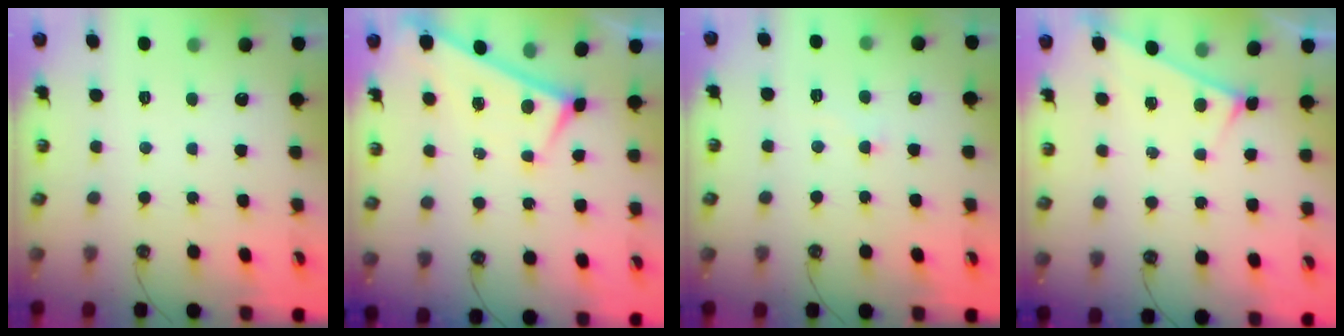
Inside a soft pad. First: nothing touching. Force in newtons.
{"total": 0.0}
{"total": 2.4, "press": 2.3, "slide": 0.7}
{"total": 5.8, "press": 5.8, "slide": 0.2}